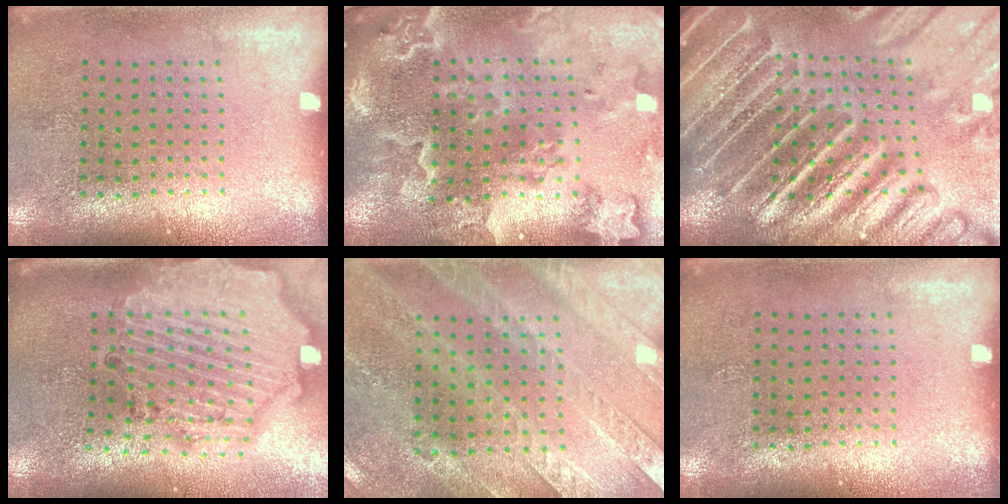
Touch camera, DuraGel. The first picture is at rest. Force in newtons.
{"total": 4.2, "press": 3.5, "slide": 2.4}
{"total": 5.4, "press": 4.8, "slide": 2.7}
{"total": 2.9, "press": 2.6, "slide": 1.2}
{"total": 2.7, "press": 2.5, "slide": 1.0}
{"total": 0.0}